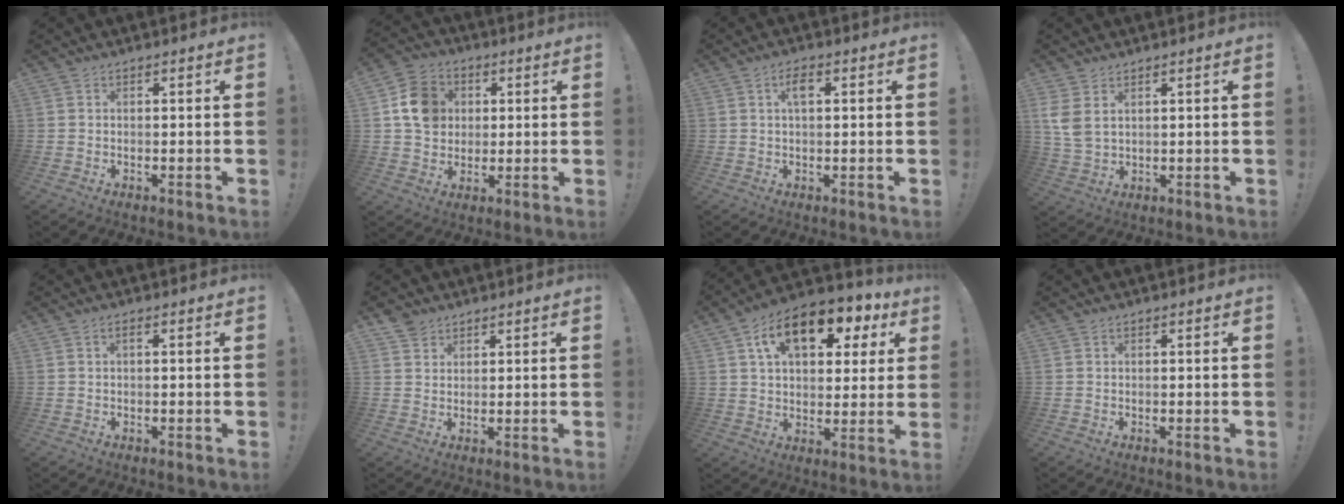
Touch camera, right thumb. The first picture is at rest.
{"total": 11.6, "force": [2.5, 10.2, 5.0], "torque": [-0.059, 0.001, 0.054]}
{"total": 3.7, "force": [1.0, 1.5, 3.3], "torque": [-0.061, 0.009, 0.013]}
{"total": 5.9, "force": [2.6, 3.5, 4.0], "torque": [-0.087, -0.011, 0.050]}
{"total": 1.0, "force": [-0.4, 0.1, 1.0], "torque": [-0.022, 0.003, -0.007]}
{"total": 3.6, "force": [2.7, 2.2, 0.7], "torque": [-0.007, -0.010, 0.050]}
{"total": 15.8, "force": [7.6, 9.0, 10.5], "torque": [-0.161, -0.030, 0.130]}
{"total": 0.0}